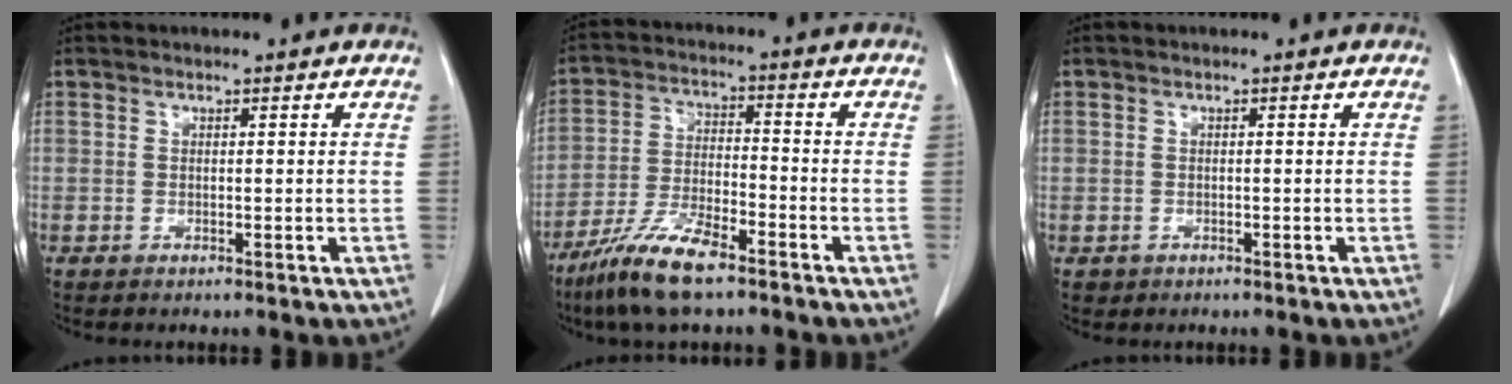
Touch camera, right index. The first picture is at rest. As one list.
[{"total": 10.4, "force": [-7.3, 2.1, 7.1], "torque": [-0.144, -0.019, -0.138]}, {"total": 1.2, "force": [-0.3, 1.2, -0.1], "torque": [0.001, 0.006, 0.001]}]